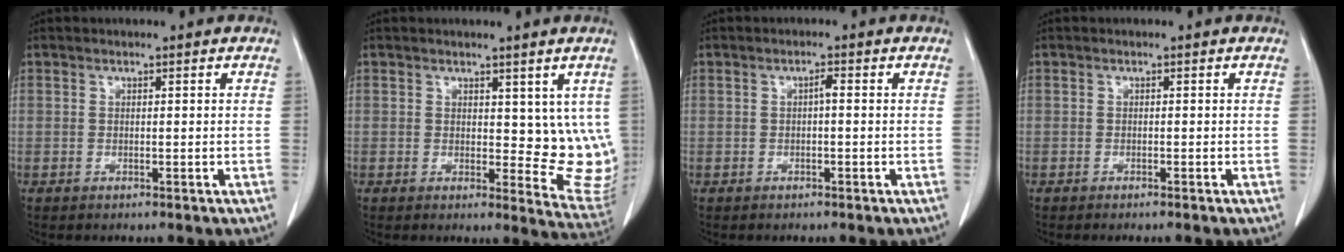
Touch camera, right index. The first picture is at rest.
{"total": 7.7, "force": [2.2, 4.2, 6.0], "torque": [-0.046, -0.014, 0.032]}
{"total": 1.1, "force": [0.0, 0.2, 1.0], "torque": [-0.017, 0.003, -0.001]}
{"total": 1.2, "force": [-1.1, -0.2, 0.6], "torque": [-0.009, 0.000, -0.013]}